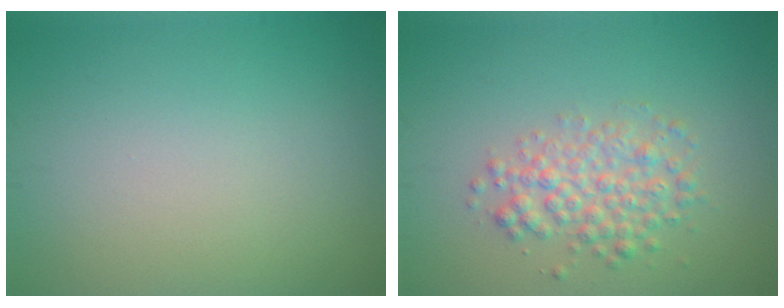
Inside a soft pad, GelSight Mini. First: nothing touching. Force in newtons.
{"total": 3.3, "press": 3.3, "slide": 0.1}